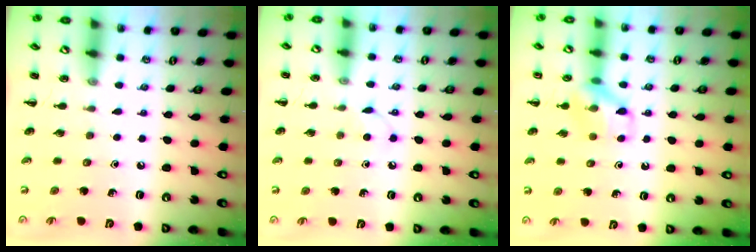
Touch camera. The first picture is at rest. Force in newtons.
{"total": 3.3, "press": 3.2, "slide": 0.7}
{"total": 11.3, "press": 11.2, "slide": 1.0}